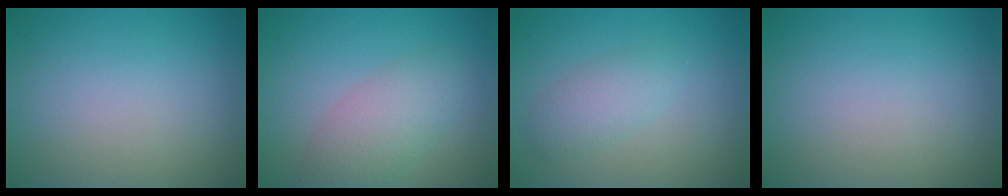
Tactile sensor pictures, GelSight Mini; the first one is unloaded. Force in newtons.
{"total": 4.0, "press": 4.0, "slide": 0.0}
{"total": 2.4, "press": 2.4, "slide": 0.2}
{"total": 0.0}